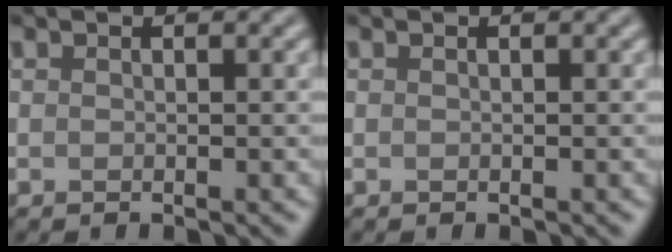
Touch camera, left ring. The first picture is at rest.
{"total": 0.0}